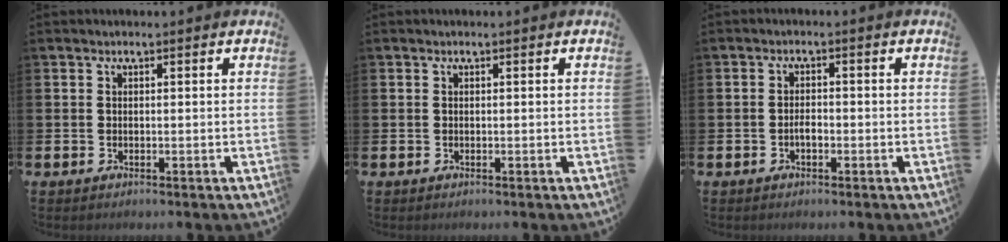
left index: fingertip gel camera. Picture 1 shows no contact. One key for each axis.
{"total": 0.0}
{"total": 1.6, "fx": -0.6, "fy": 0.8, "fz": 1.3, "tx": -0.015, "ty": -0.001, "tz": -0.015}